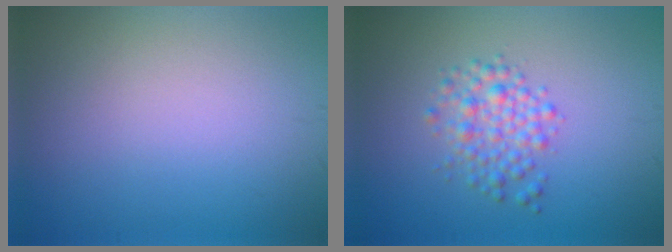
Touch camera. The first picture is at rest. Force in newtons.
{"total": 2.9, "press": 2.9, "slide": 0.0}